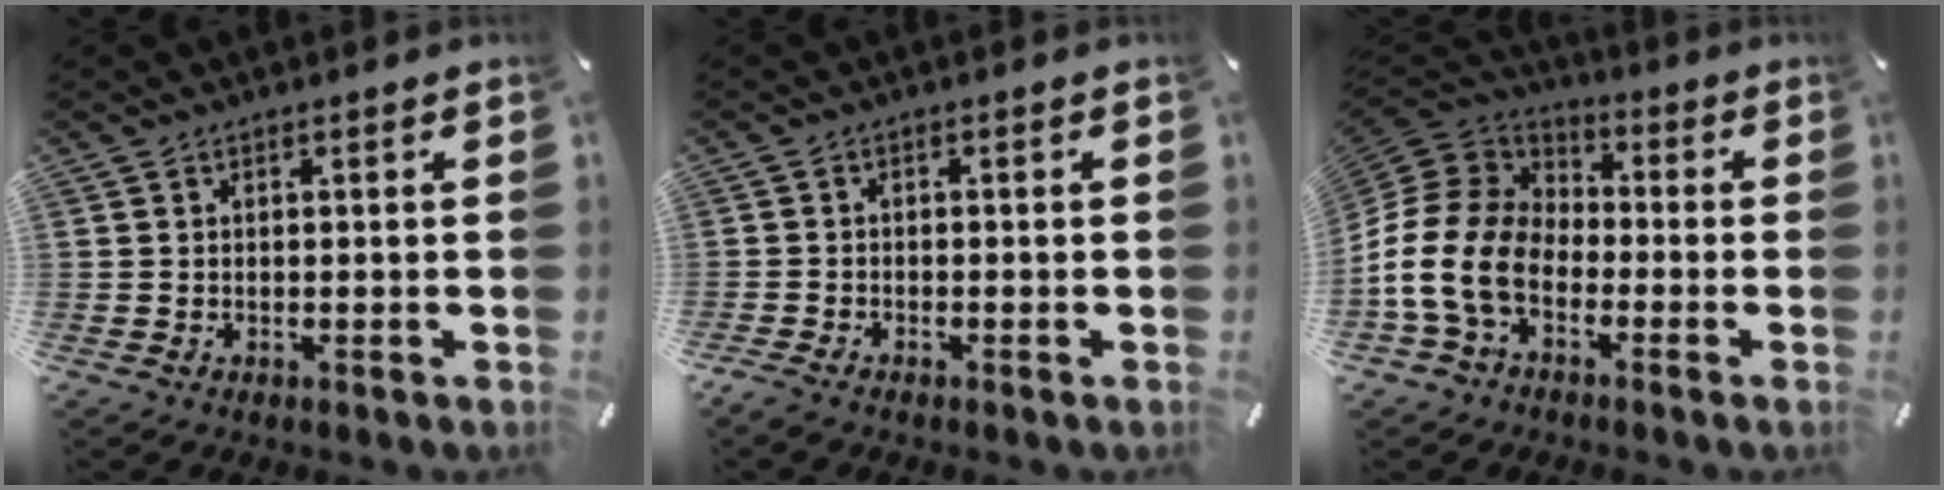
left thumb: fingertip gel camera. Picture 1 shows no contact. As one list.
[{"total": 1.8, "force": [-1.5, 0.4, 0.7], "torque": [-0.019, 0.003, -0.032]}, {"total": 15.3, "force": [-6.5, 10.6, 8.9], "torque": [-0.203, 0.026, -0.123]}]